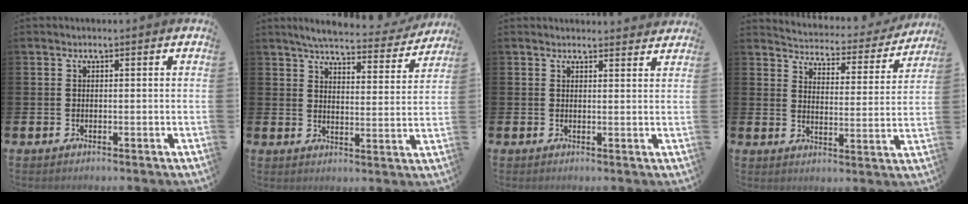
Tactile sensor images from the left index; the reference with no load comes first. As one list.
[{"total": 5.4, "force": [5.1, 0.7, 1.7], "torque": [-0.035, -0.039, 0.082]}, {"total": 1.9, "force": [1.9, 0.3, -0.1], "torque": [0.016, -0.015, 0.030]}, {"total": 4.1, "force": [4.0, 0.8, 0.4], "torque": [-0.021, -0.042, 0.060]}]